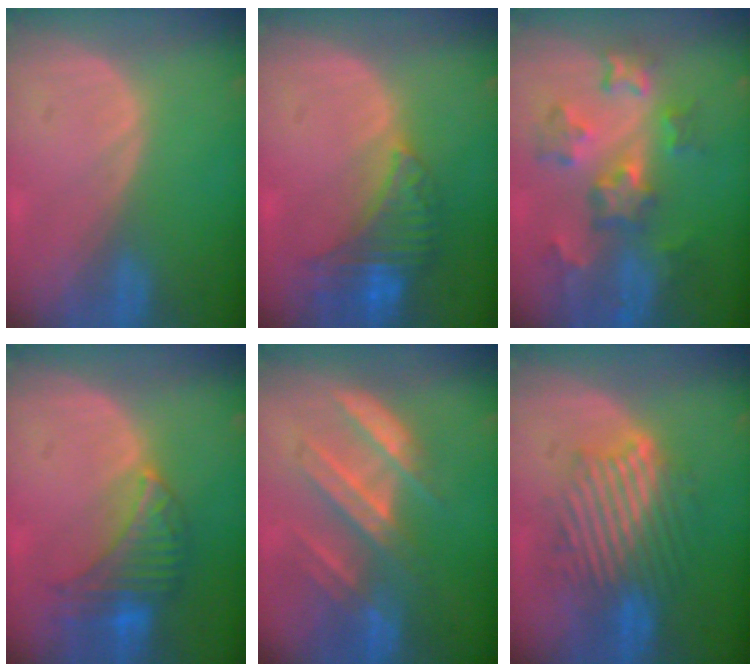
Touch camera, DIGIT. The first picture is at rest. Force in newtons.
{"total": 8.1, "press": 7.1, "slide": 3.8}
{"total": 8.6, "press": 7.8, "slide": 3.8}
{"total": 8.1, "press": 7.2, "slide": 3.6}
{"total": 7.6, "press": 7.4, "slide": 1.7}
{"total": 9.1, "press": 9.1, "slide": 0.6}